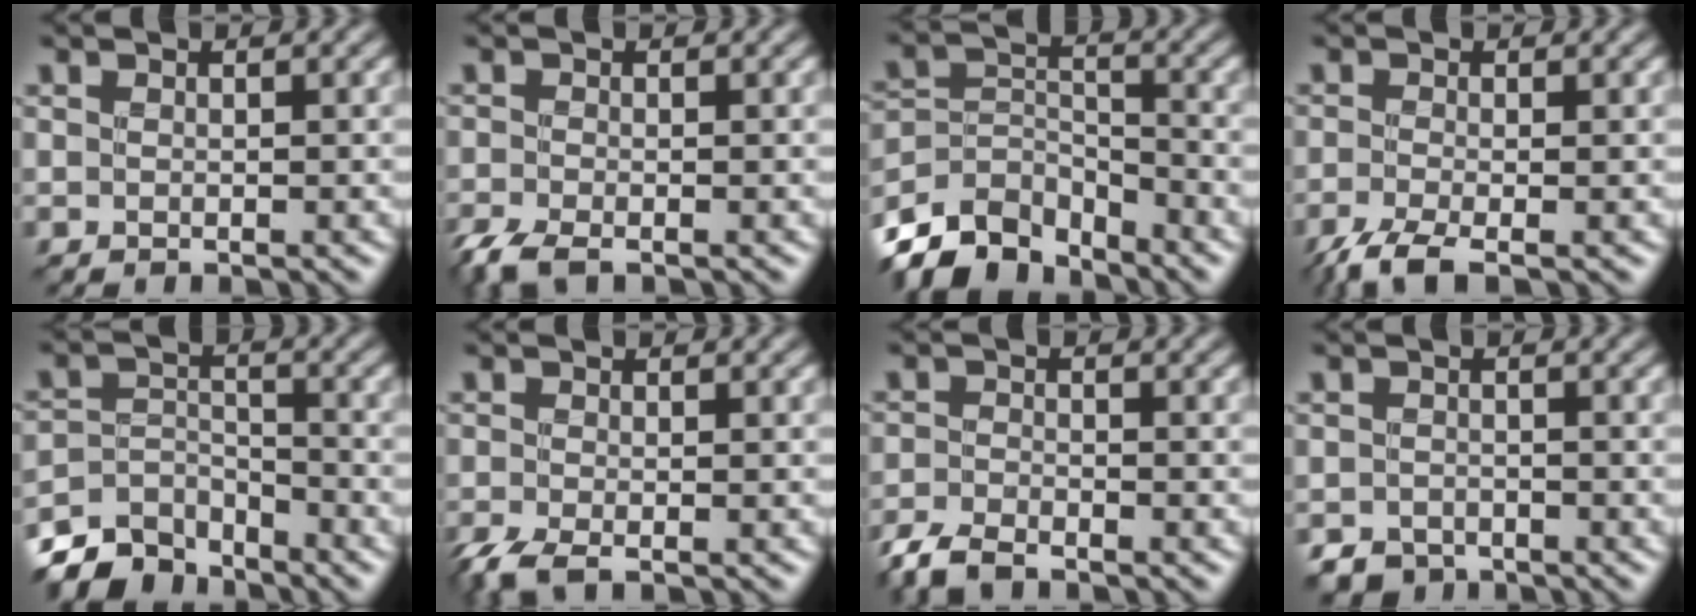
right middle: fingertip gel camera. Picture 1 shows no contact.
{"total": 3.3, "force": [-2.5, 1.0, 2.0], "torque": [-0.046, -0.013, -0.057]}
{"total": 8.1, "force": [-6.8, 3.4, 2.8], "torque": [-0.054, -0.008, -0.132]}
{"total": 3.3, "force": [-2.3, 0.6, 2.3], "torque": [-0.048, -0.010, -0.055]}
{"total": 6.2, "force": [-5.4, 2.6, 1.6], "torque": [-0.024, -0.010, -0.097]}
{"total": 3.2, "force": [-2.3, 0.8, 2.2], "torque": [-0.052, -0.013, -0.052]}
{"total": 3.5, "force": [-2.9, 1.1, 1.6], "torque": [-0.033, -0.009, -0.067]}
{"total": 3.2, "force": [-2.7, 1.6, 0.6], "torque": [-0.001, -0.006, -0.046]}